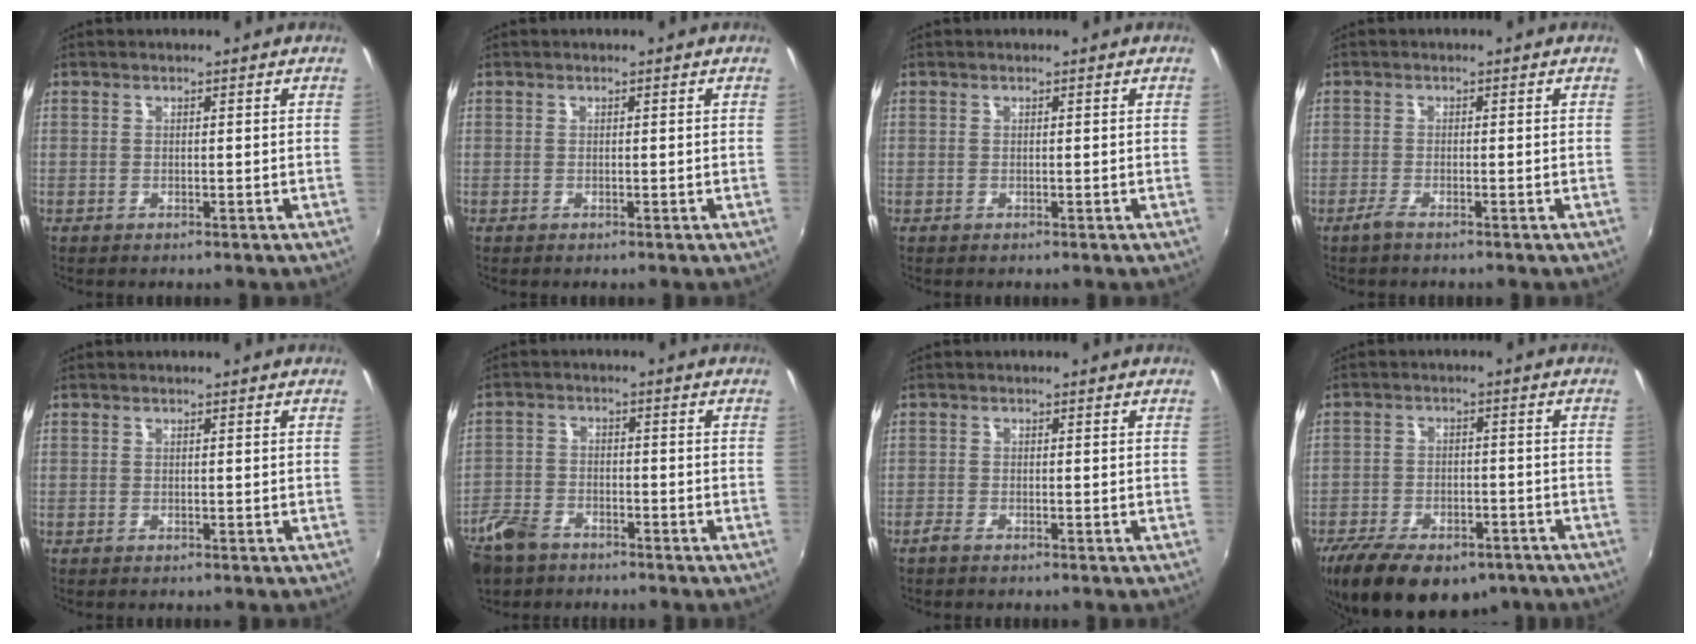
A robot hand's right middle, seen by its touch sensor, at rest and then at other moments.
{"total": 0.0}
{"total": 0.0}
{"total": 1.7, "force": [-1.4, 0.2, 1.1], "torque": [-0.027, -0.004, -0.030]}
{"total": 0.0}
{"total": 8.0, "force": [-5.7, 4.6, 3.4], "torque": [-0.093, 0.004, -0.107]}
{"total": 1.4, "force": [-1.2, 0.3, 0.6], "torque": [-0.016, -0.005, -0.026]}
{"total": 18.7, "force": [-12.6, 9.1, 10.3], "torque": [-0.222, -0.032, -0.187]}